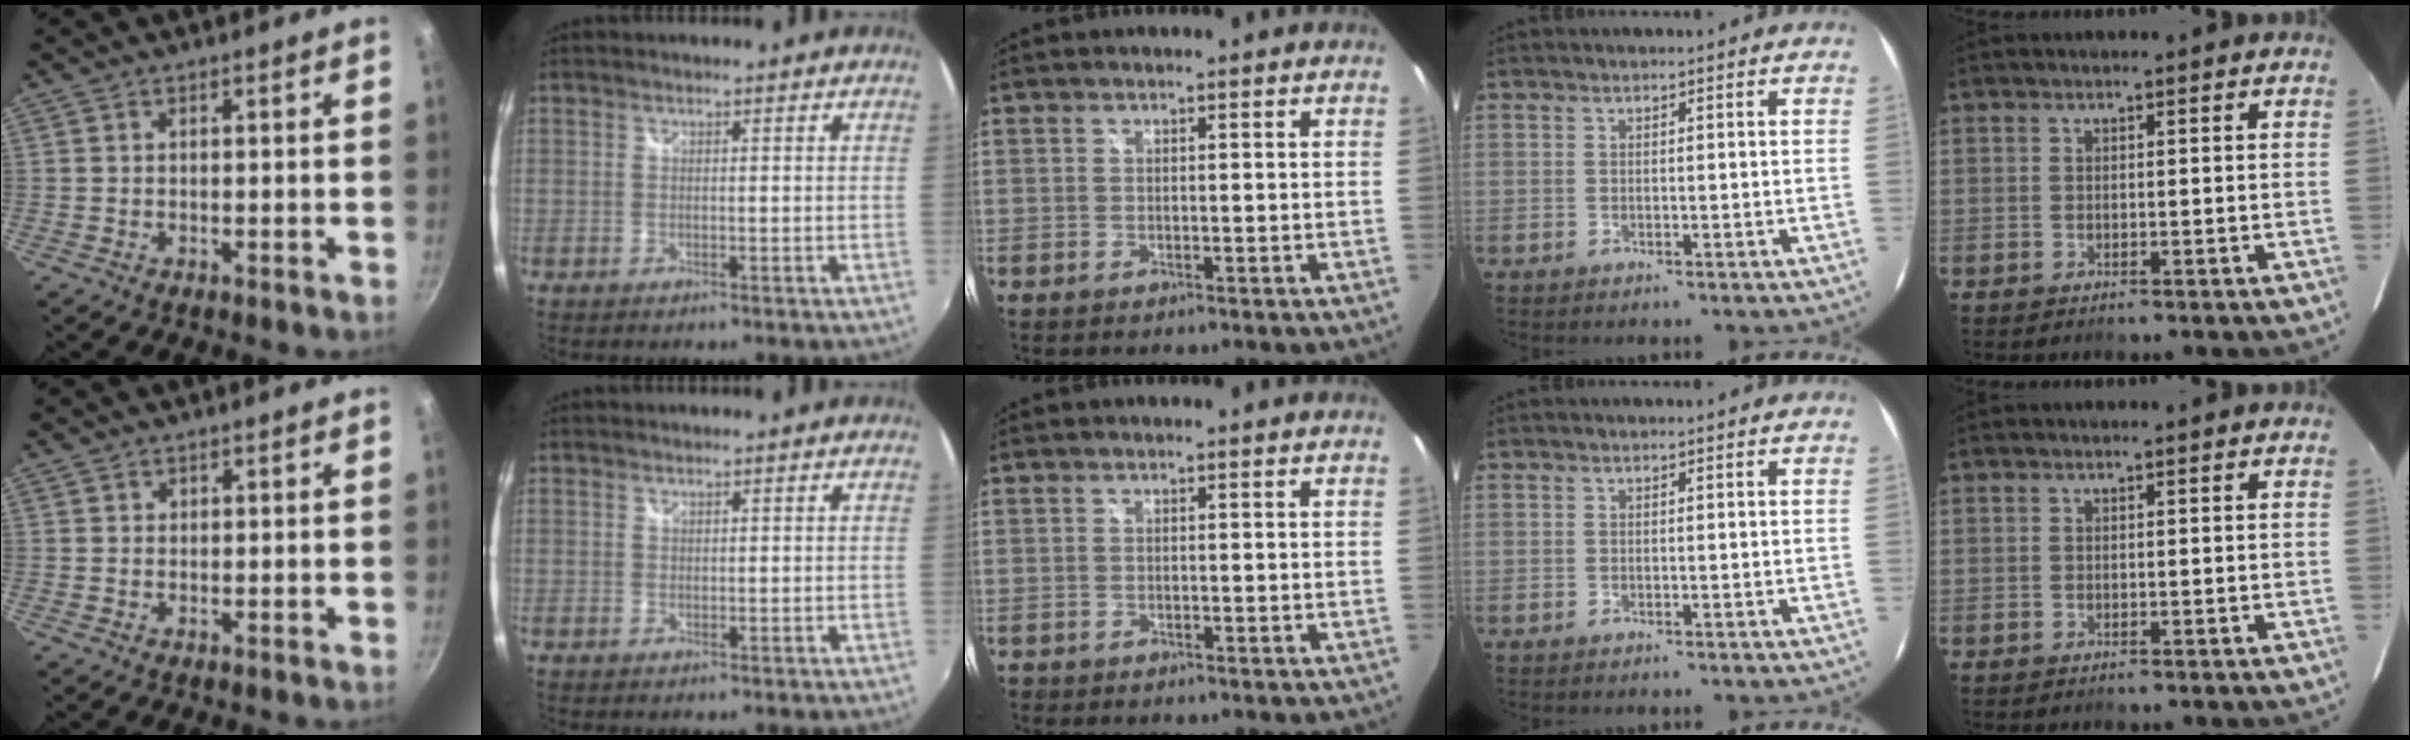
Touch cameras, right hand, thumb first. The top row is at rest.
{"thumb": {"total": 0.5, "force": [0.3, 0.4, 0.0], "torque": [0.005, 0.000, 0.003]}, "middle": {"total": 0.8, "force": [-0.6, 0.5, 0.0], "torque": [-0.005, -0.001, -0.011]}}